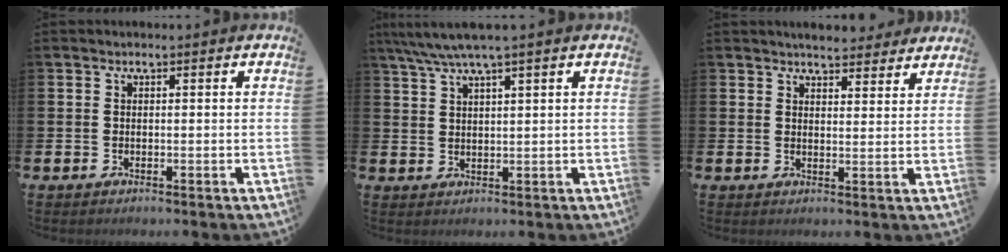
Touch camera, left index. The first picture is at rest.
{"total": 4.6, "force": [3.7, -0.3, 2.7], "torque": [-0.067, -0.003, 0.068]}
{"total": 4.3, "force": [4.3, 0.7, 0.2], "torque": [-0.003, -0.023, 0.077]}